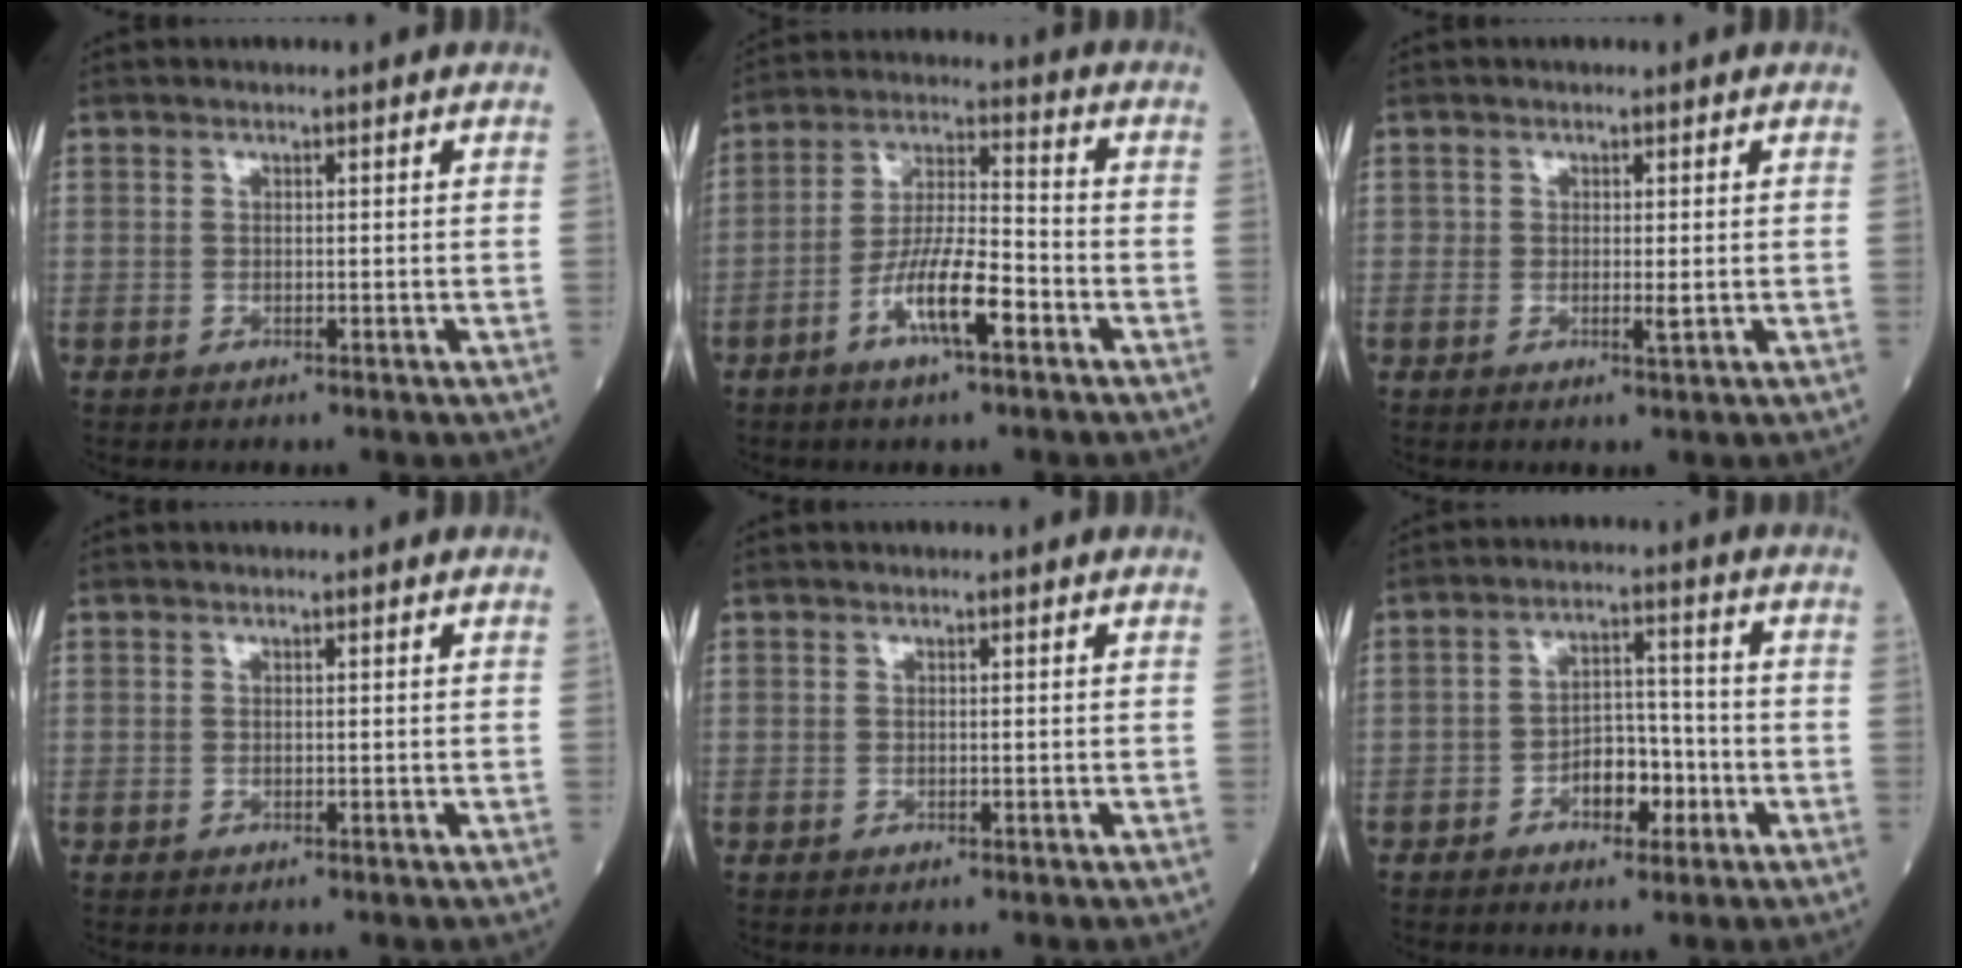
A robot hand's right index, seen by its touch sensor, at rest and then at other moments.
{"total": 10.1, "force": [-4.6, 1.8, 8.8], "torque": [-0.168, -0.001, -0.085]}
{"total": 1.2, "force": [-0.1, 0.3, 1.2], "torque": [-0.016, -0.003, -0.002]}
{"total": 0.0}
{"total": 0.0}
{"total": 6.3, "force": [-2.6, 3.4, 4.7], "torque": [-0.073, 0.016, -0.043]}